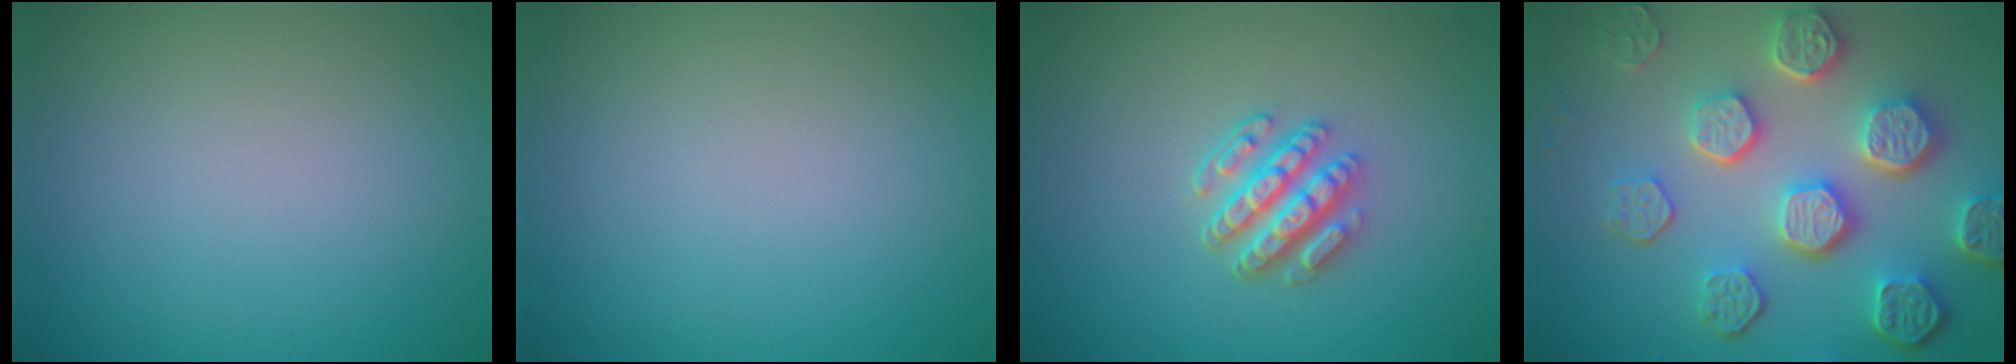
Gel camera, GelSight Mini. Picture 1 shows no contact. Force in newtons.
{"total": 0.0}
{"total": 4.0, "press": 3.3, "slide": 2.3}
{"total": 7.7, "press": 6.0, "slide": 4.8}